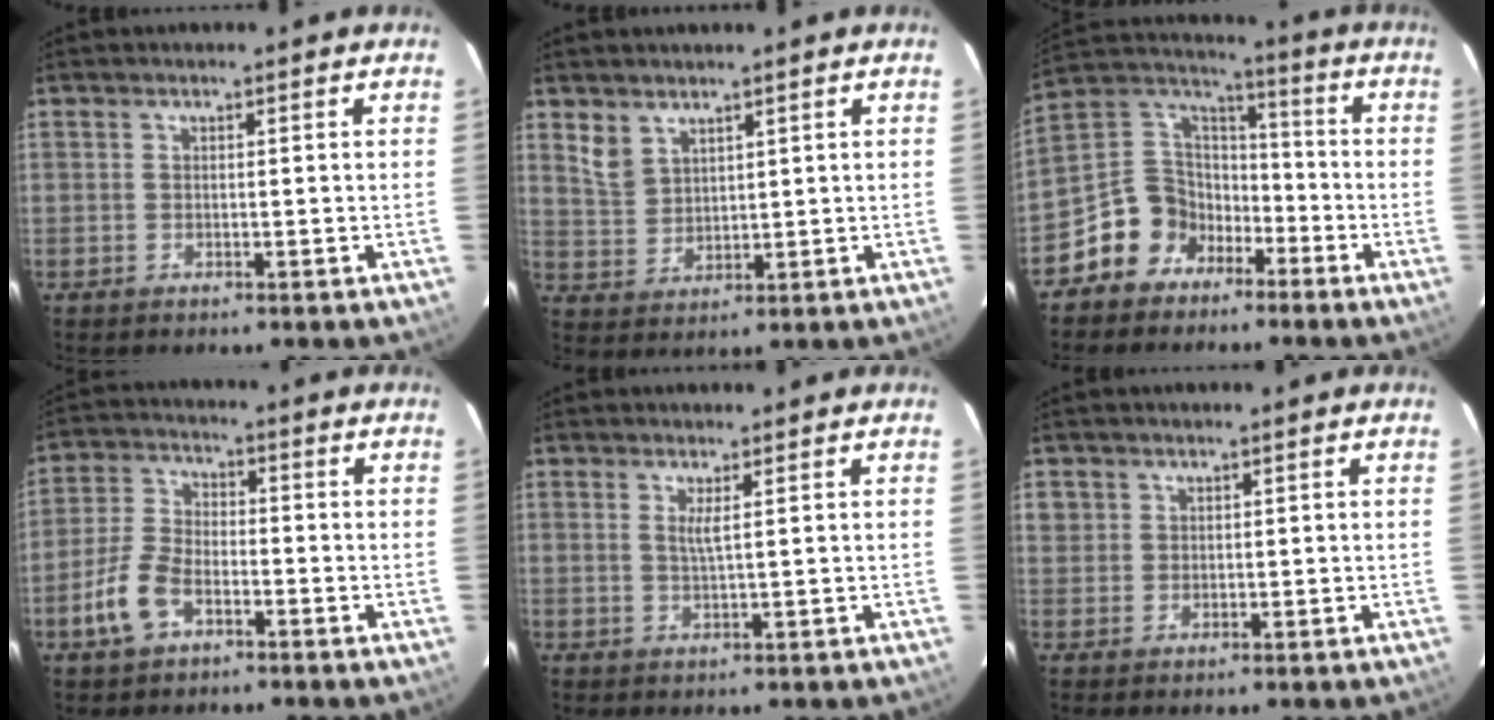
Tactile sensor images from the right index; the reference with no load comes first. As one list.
[{"total": 4.8, "force": [3.4, 2.8, 1.8], "torque": [-0.034, 0.005, 0.078]}, {"total": 11.5, "force": [-6.7, 9.1, 2.3], "torque": [-0.063, 0.054, -0.124]}, {"total": 8.3, "force": [-4.3, 4.5, 5.5], "torque": [-0.127, 0.006, -0.082]}, {"total": 1.9, "force": [0.8, -0.2, 1.8], "torque": [-0.032, -0.004, 0.013]}, {"total": 2.5, "force": [0.9, 2.3, 0.4], "torque": [-0.003, 0.005, 0.017]}]